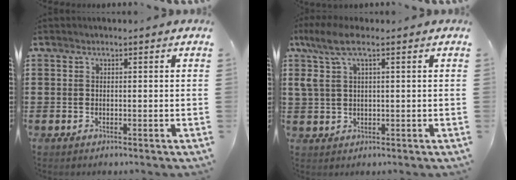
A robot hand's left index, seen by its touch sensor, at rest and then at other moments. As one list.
[{"total": 6.5, "force": [2.4, 2.1, 5.7], "torque": [-0.135, 0.001, 0.036]}]